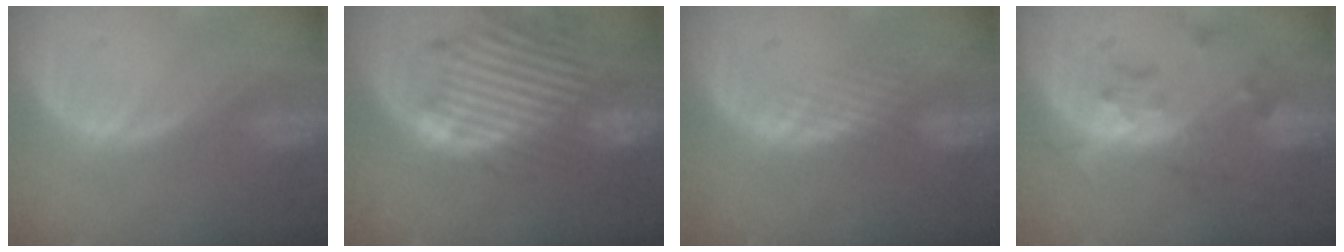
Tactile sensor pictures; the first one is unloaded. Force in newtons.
{"total": 13.7, "press": 11.7, "slide": 7.2}
{"total": 1.8, "press": 1.8, "slide": 0.2}
{"total": 7.3, "press": 6.5, "slide": 3.3}